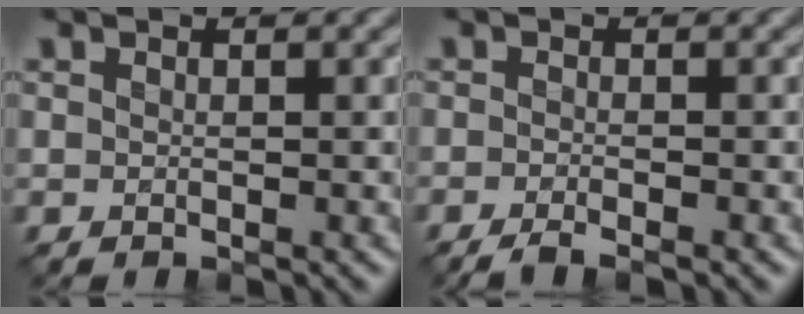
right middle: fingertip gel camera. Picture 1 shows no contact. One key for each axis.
{"total": 2.5, "fx": -1.7, "fy": 0.5, "fz": 1.7, "tx": -0.025, "ty": -0.002, "tz": -0.036}